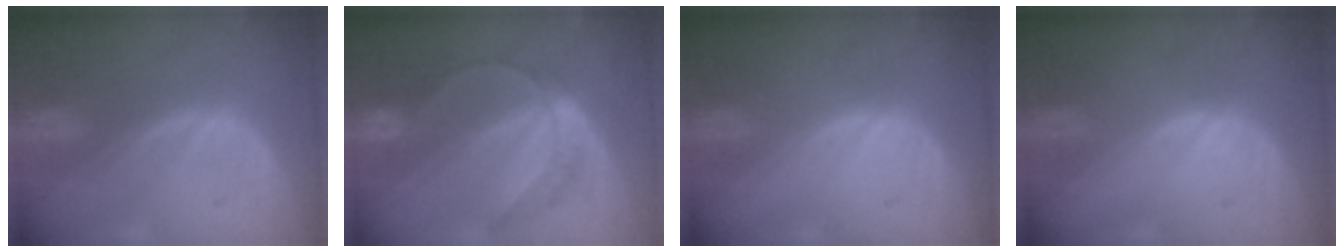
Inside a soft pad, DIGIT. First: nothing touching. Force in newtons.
{"total": 7.2, "press": 6.1, "slide": 4.0}
{"total": 0.0}
{"total": 0.0}